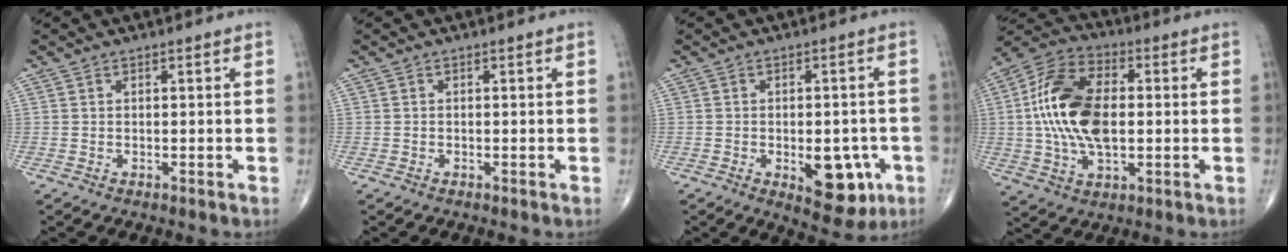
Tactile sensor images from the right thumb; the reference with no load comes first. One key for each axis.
{"total": 0.0}
{"total": 10.3, "fx": -3.5, "fy": 5.2, "fz": 8.1, "tx": -0.076, "ty": 0.009, "tz": -0.035}
{"total": 17.4, "fx": 0.6, "fy": 9.7, "fz": 14.4, "tx": -0.281, "ty": 0.017, "tz": 0.008}